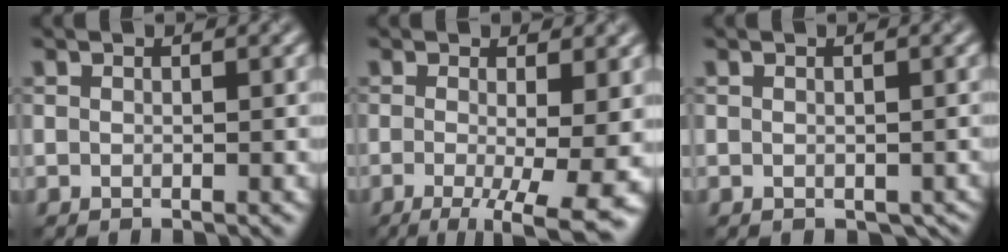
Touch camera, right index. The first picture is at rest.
{"total": 8.8, "force": [-2.3, 2.6, 8.1], "torque": [-0.112, -0.017, -0.024]}
{"total": 1.0, "force": [-0.3, 0.8, 0.6], "torque": [-0.009, -0.008, 0.000]}